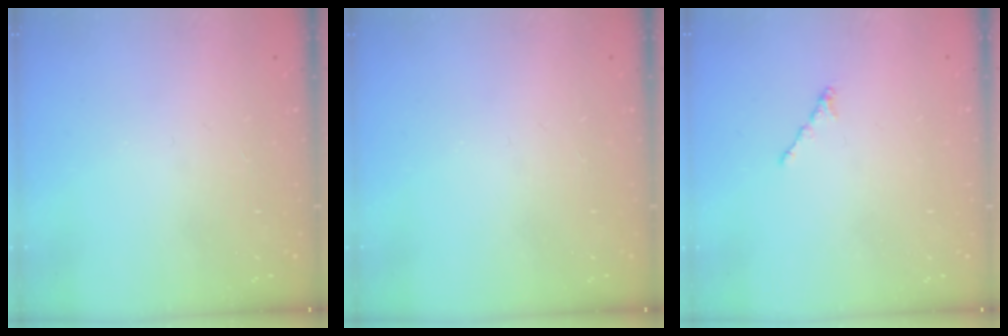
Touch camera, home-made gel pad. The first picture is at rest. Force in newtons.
{"total": 0.0}
{"total": 0.5, "press": 0.4, "slide": 0.3}